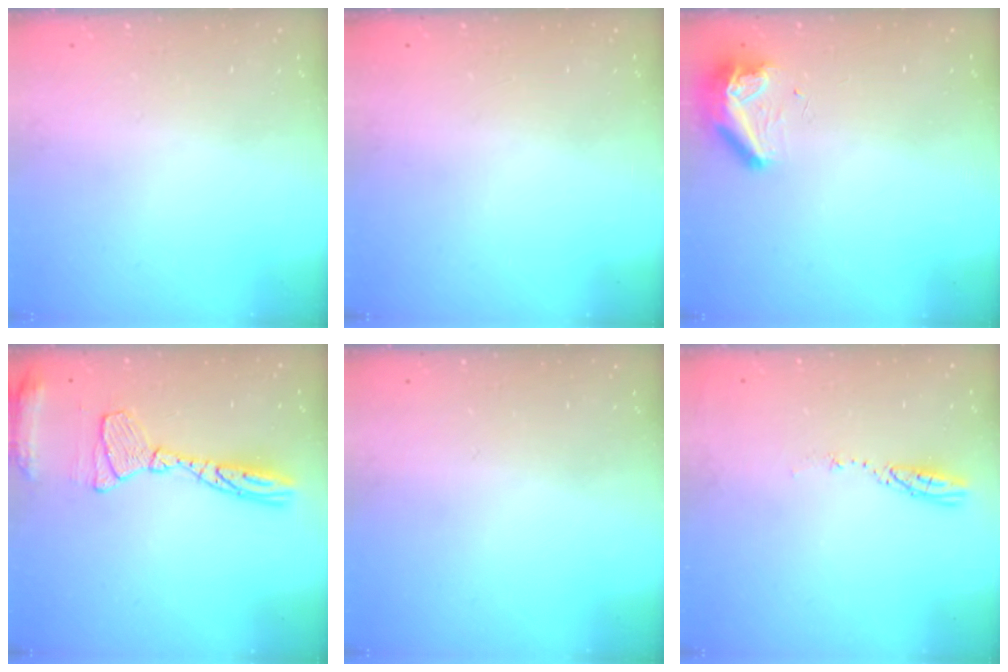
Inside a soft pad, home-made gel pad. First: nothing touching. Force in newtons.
{"total": 0.0}
{"total": 8.3, "press": 8.3, "slide": 0.9}
{"total": 14.2, "press": 14.1, "slide": 1.2}
{"total": 0.0}
{"total": 3.8, "press": 3.8, "slide": 0.4}